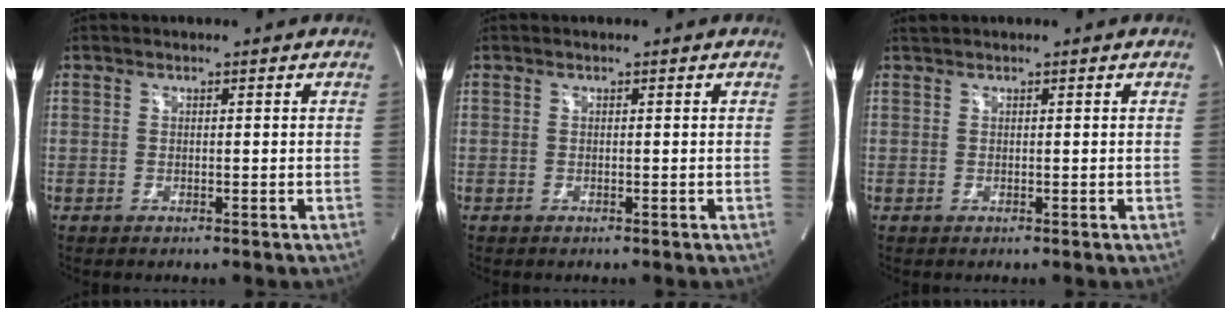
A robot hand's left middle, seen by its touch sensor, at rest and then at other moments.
{"total": 0.0}
{"total": 0.6, "force": [0.6, -0.2, 0.1], "torque": [-0.010, 0.011, 0.017]}